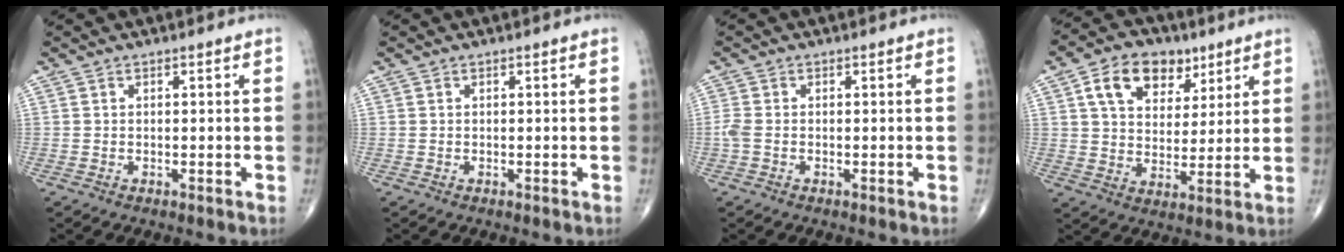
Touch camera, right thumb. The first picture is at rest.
{"total": 0.0}
{"total": 1.8, "force": [-0.5, 1.0, 1.5], "torque": [-0.044, -0.003, -0.015]}
{"total": 13.0, "force": [6.1, 8.8, 7.4], "torque": [-0.090, -0.013, 0.107]}